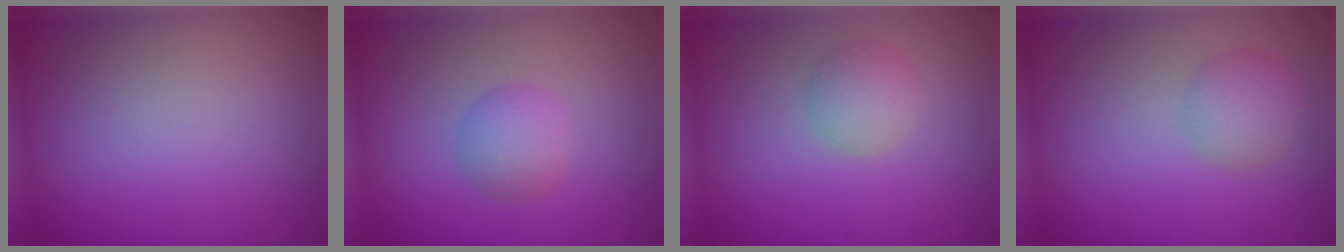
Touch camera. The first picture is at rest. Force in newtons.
{"total": 2.4, "press": 2.4, "slide": 0.1}
{"total": 2.3, "press": 2.3, "slide": 0.1}
{"total": 2.5, "press": 2.5, "slide": 0.0}